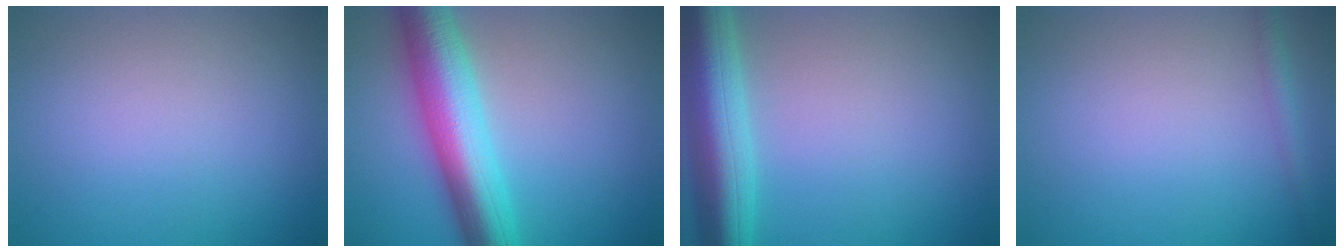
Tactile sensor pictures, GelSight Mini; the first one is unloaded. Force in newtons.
{"total": 9.3, "press": 9.3, "slide": 0.3}
{"total": 8.1, "press": 8.1, "slide": 0.6}
{"total": 1.5, "press": 1.5, "slide": 0.1}